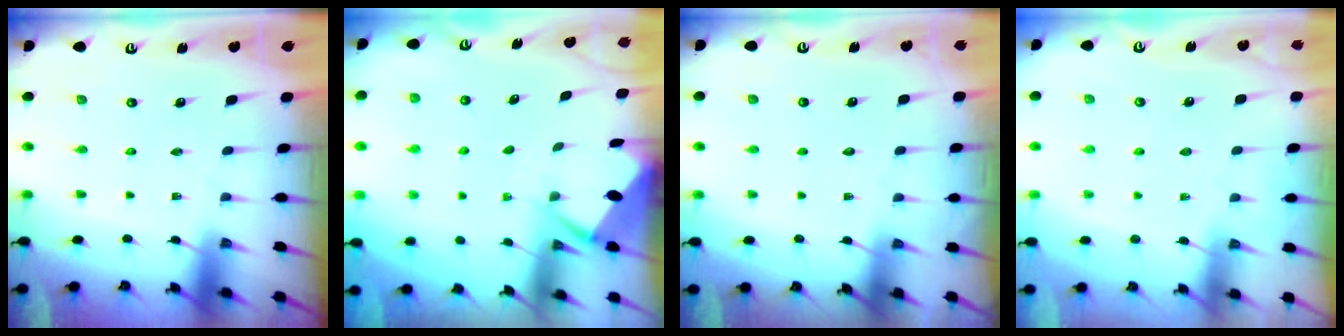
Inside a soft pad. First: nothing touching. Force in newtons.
{"total": 2.6, "press": 2.6, "slide": 0.4}
{"total": 0.8, "press": 0.8, "slide": 0.2}
{"total": 3.1, "press": 3.0, "slide": 0.5}